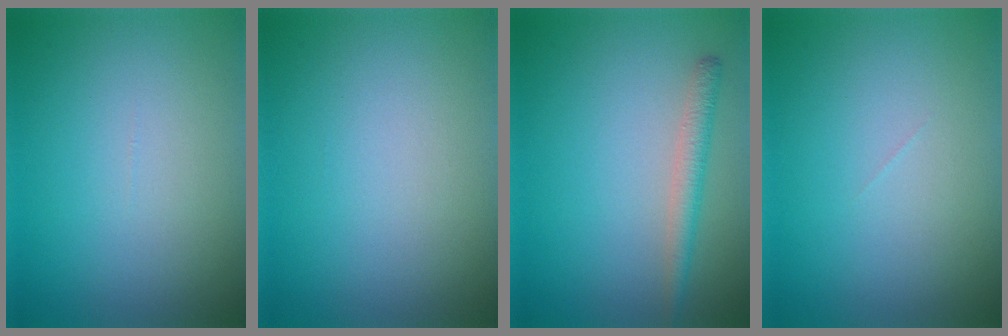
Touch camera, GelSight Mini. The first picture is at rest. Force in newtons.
{"total": 0.0}
{"total": 2.1, "press": 2.1, "slide": 0.1}
{"total": 0.0}